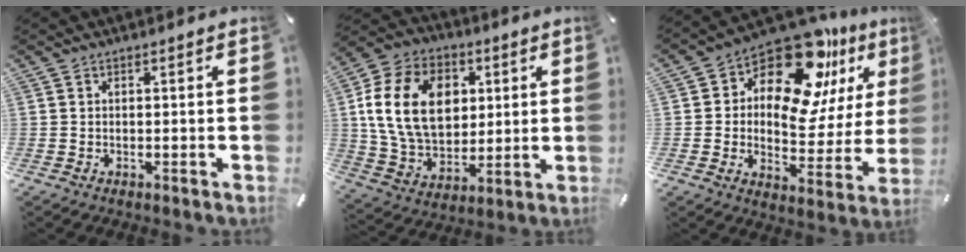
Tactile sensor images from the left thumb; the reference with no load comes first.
{"total": 18.3, "force": [3.5, 13.9, 11.4], "torque": [-0.230, 0.009, 0.065]}
{"total": 16.2, "force": [11.6, 7.9, 8.1], "torque": [-0.130, -0.114, 0.199]}